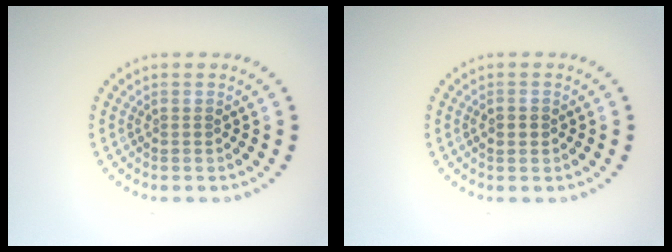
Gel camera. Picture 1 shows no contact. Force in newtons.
{"total": 1.7, "press": 1.7, "slide": 0.1}